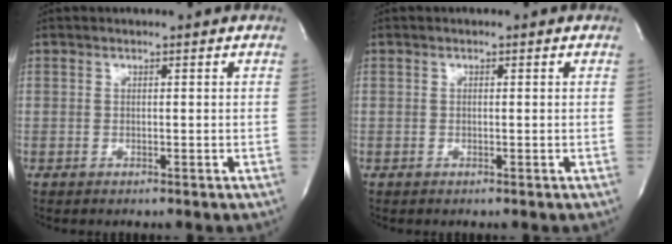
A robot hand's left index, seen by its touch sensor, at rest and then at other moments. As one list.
[{"total": 0.0}]